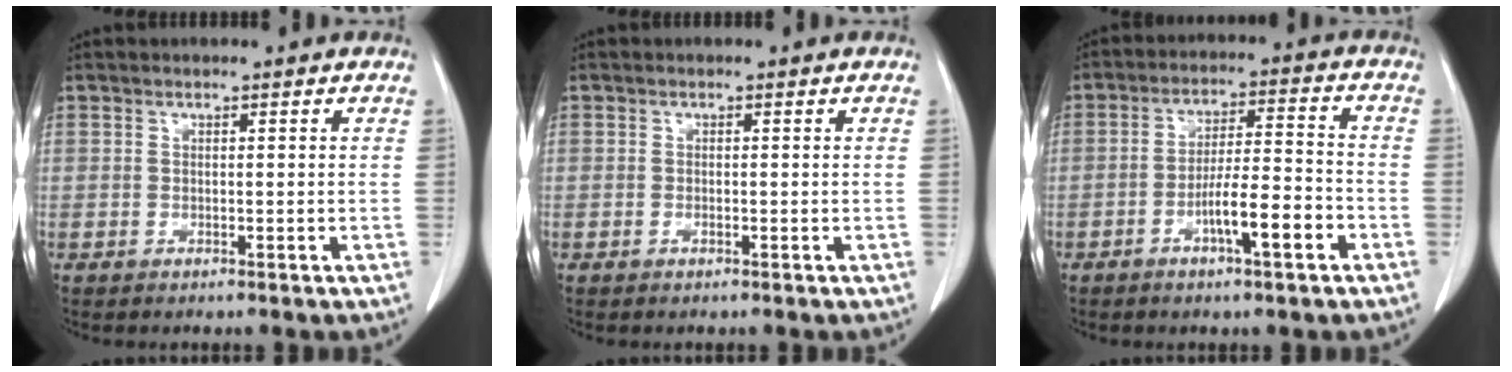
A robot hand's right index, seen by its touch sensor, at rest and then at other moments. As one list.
[{"total": 0.9, "force": [-0.3, 0.5, 0.7], "torque": [-0.016, 0.000, -0.004]}, {"total": 9.2, "force": [-4.0, 1.4, 8.1], "torque": [-0.139, 0.011, -0.064]}]